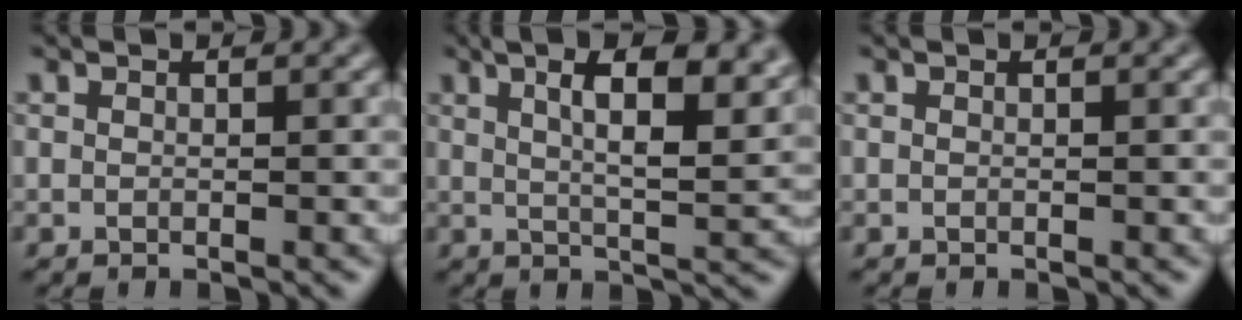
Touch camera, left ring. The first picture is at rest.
{"total": 9.3, "force": [4.4, 3.2, 7.6], "torque": [-0.102, 0.027, 0.053]}
{"total": 0.0}